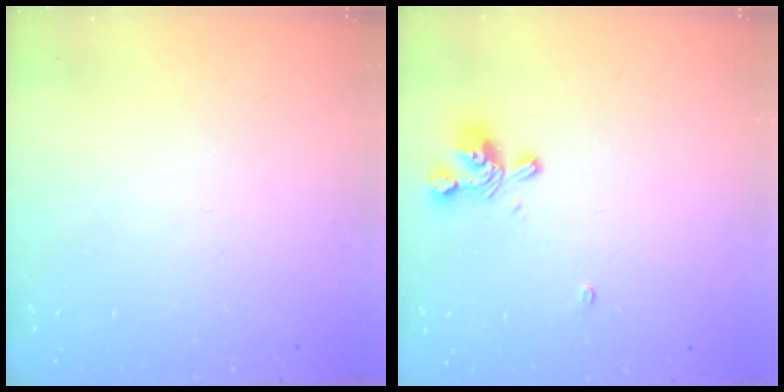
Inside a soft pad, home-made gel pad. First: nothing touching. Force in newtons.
{"total": 3.3, "press": 3.0, "slide": 1.2}